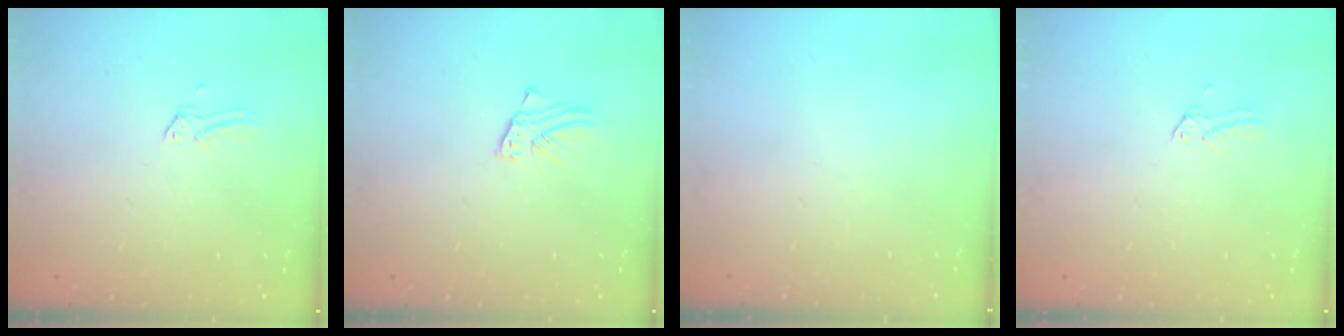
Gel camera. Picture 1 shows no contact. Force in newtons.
{"total": 1.6, "press": 1.6, "slide": 0.2}
{"total": 0.0}
{"total": 0.0}